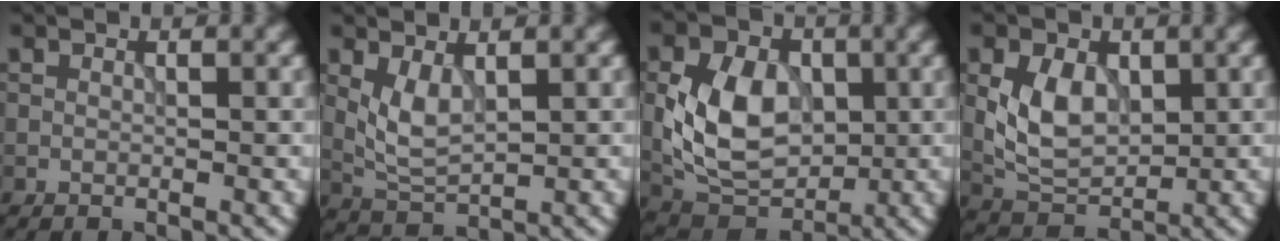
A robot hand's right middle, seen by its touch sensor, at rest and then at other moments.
{"total": 3.0, "force": [0.8, 1.4, 2.5], "torque": [-0.060, -0.005, 0.021]}
{"total": 7.7, "force": [-0.1, 5.4, 5.5], "torque": [-0.112, -0.003, -0.008]}
{"total": 4.9, "force": [0.5, 3.4, 3.6], "torque": [-0.073, -0.003, 0.008]}